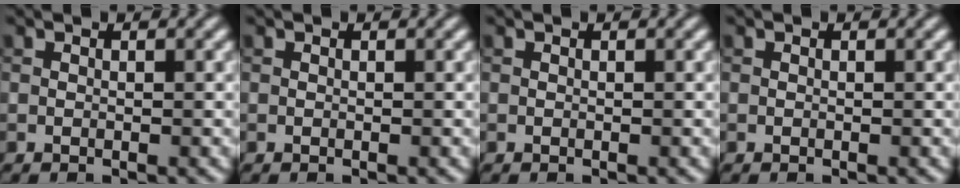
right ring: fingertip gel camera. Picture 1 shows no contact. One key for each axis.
{"total": 0.0}
{"total": 0.0}
{"total": 0.0}